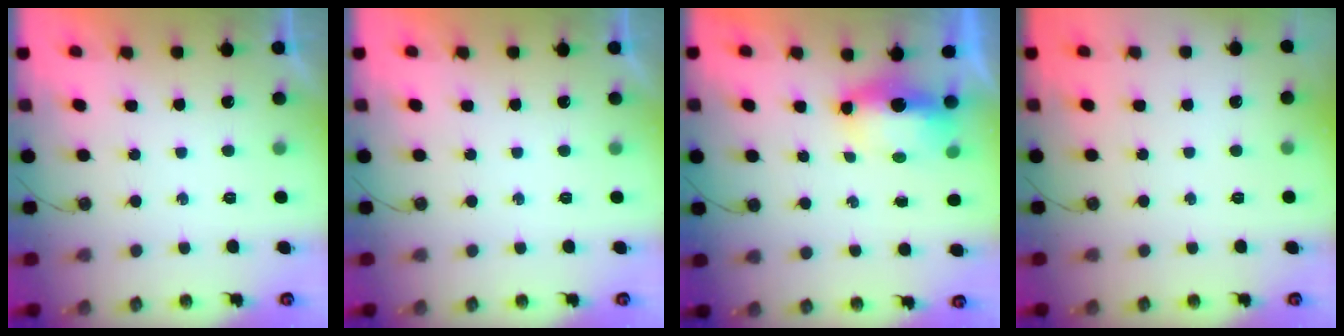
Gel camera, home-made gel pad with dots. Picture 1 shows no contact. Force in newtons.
{"total": 0.0}
{"total": 6.6, "press": 6.5, "slide": 1.1}
{"total": 0.0}